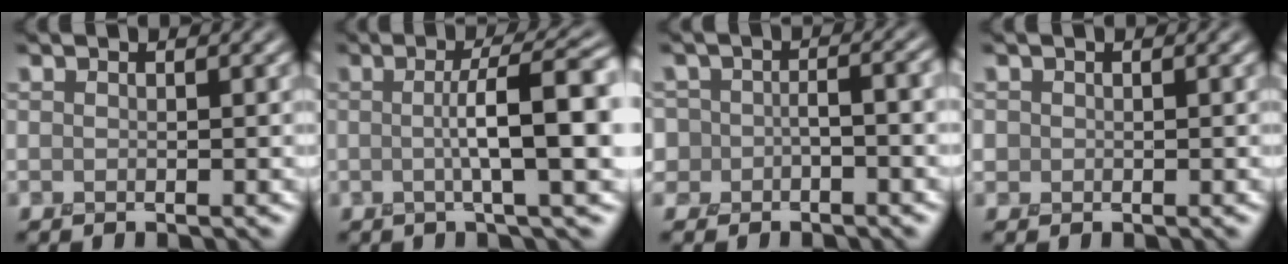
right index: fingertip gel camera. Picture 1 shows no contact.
{"total": 7.3, "force": [0.3, 1.4, 7.2], "torque": [-0.100, 0.010, 0.001]}
{"total": 3.6, "force": [-1.1, 2.8, 2.0], "torque": [-0.007, 0.011, -0.030]}
{"total": 0.7, "force": [0.1, 0.7, -0.1], "torque": [0.006, -0.001, -0.003]}